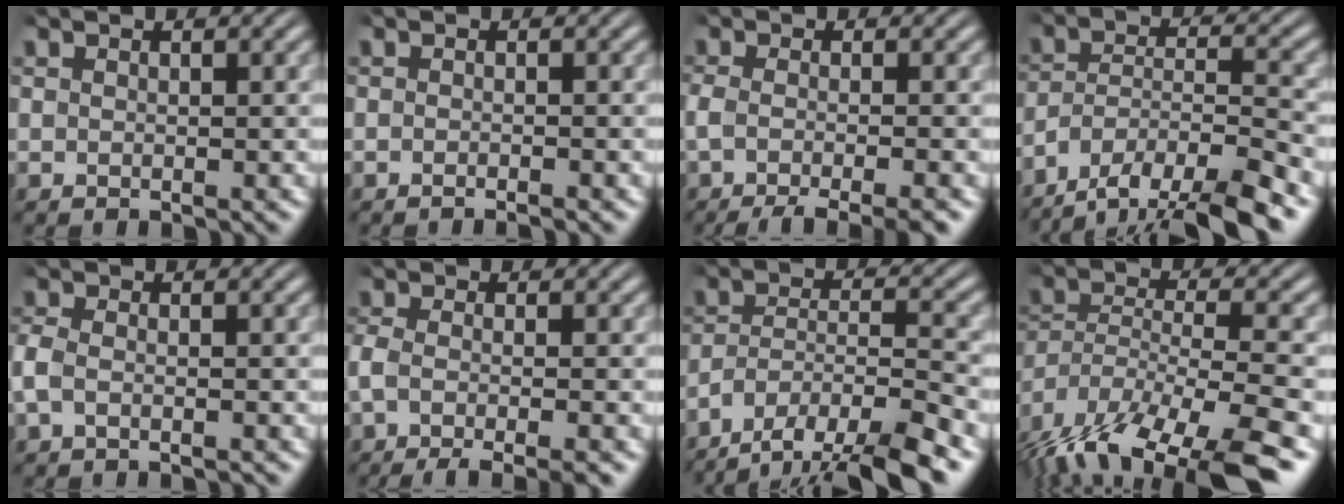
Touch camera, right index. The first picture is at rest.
{"total": 1.1, "force": [-1.0, -0.1, 0.4], "torque": [-0.005, 0.000, -0.021]}
{"total": 8.6, "force": [-6.5, 2.9, 4.8], "torque": [-0.077, -0.024, -0.088]}
{"total": 9.7, "force": [-5.5, 6.0, 5.3], "torque": [-0.085, -0.021, -0.090]}
{"total": 2.0, "force": [-1.1, 1.1, 1.4], "torque": [-0.043, -0.008, -0.015]}
{"total": 7.6, "force": [-5.5, 2.7, 4.4], "torque": [-0.081, -0.026, -0.072]}
{"total": 9.0, "force": [-5.1, 5.1, 5.3], "torque": [-0.089, -0.024, -0.080]}
{"total": 10.6, "force": [-6.1, 5.3, 6.9], "torque": [-0.138, -0.055, -0.071]}